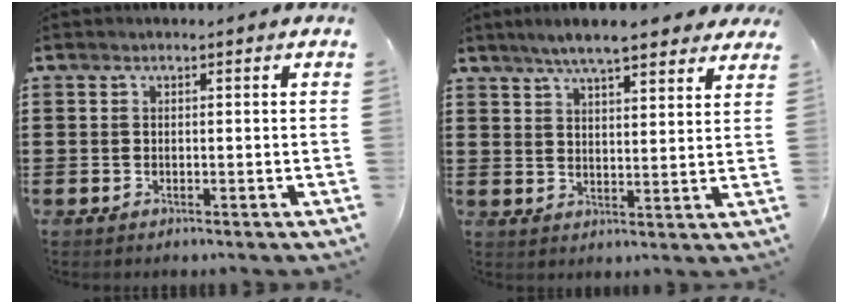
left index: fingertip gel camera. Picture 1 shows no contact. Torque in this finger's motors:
{"motor_torque": [2.14, 0.00, 0.85, 0.15]}